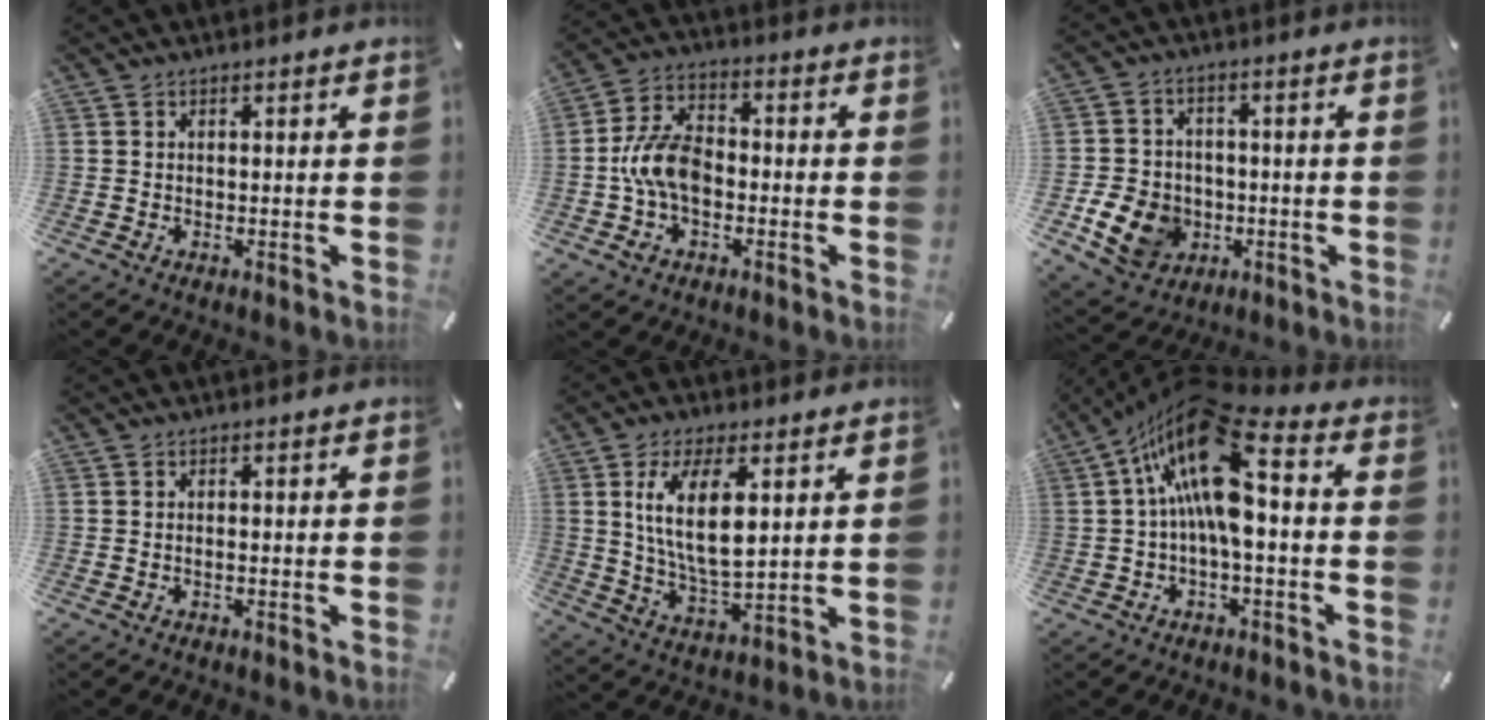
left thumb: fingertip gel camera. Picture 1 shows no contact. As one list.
[{"total": 10.3, "force": [-2.3, 7.2, 6.9], "torque": [-0.148, 0.020, -0.040]}, {"total": 10.6, "force": [-3.3, 8.7, 5.0], "torque": [-0.099, 0.022, -0.055]}, {"total": 0.5, "force": [-0.3, 0.1, 0.4], "torque": [-0.011, -0.004, -0.004]}, {"total": 12.2, "force": [4.1, 5.4, 10.2], "torque": [-0.200, -0.009, 0.069]}, {"total": 18.4, "force": [4.0, 8.0, 16.1], "torque": [-0.298, -0.022, 0.065]}]